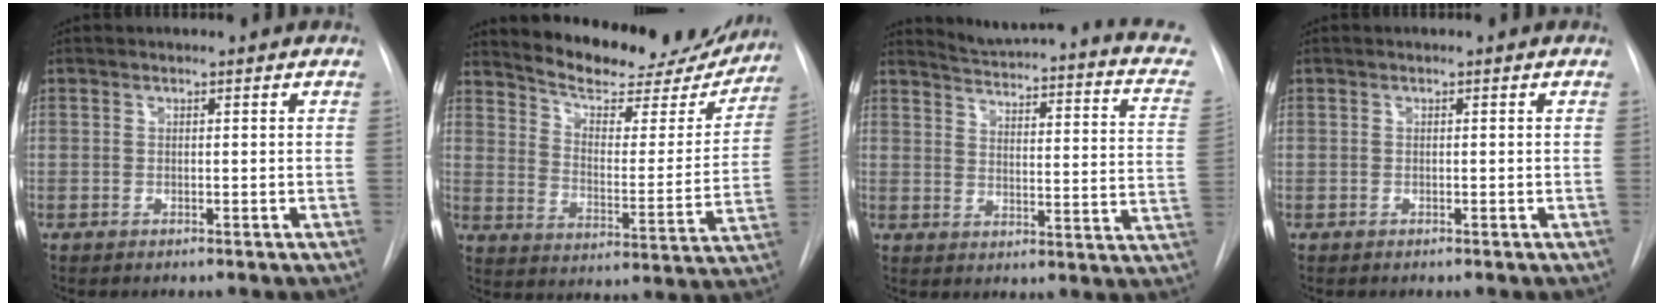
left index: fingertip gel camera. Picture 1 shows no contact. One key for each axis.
{"total": 21.4, "fx": 19.6, "fy": 5.4, "fz": 6.4, "tx": -0.082, "ty": -0.042, "tz": 0.259}
{"total": 18.5, "fx": 15.4, "fy": 2.4, "fz": 10.1, "tx": -0.137, "ty": -0.050, "tz": 0.168}
{"total": 0.0}